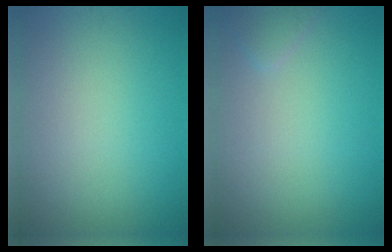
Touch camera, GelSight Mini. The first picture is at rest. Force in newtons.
{"total": 1.0, "press": 1.0, "slide": 0.0}